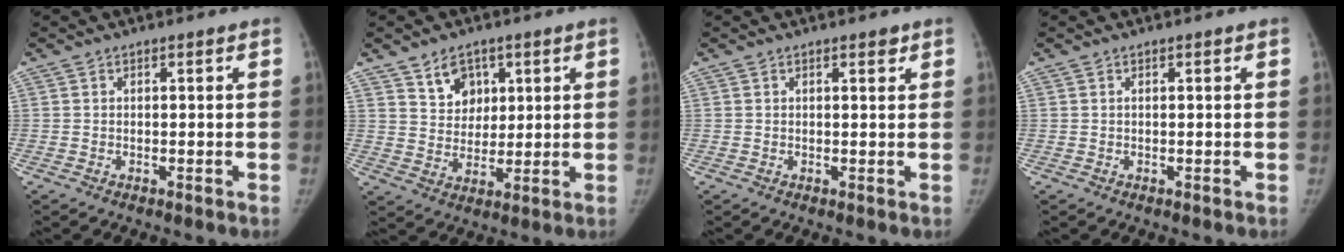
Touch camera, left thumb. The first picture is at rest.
{"total": 6.8, "force": [3.7, 5.2, 2.5], "torque": [-0.012, -0.025, 0.070]}
{"total": 1.3, "force": [0.9, 0.5, 0.9], "torque": [-0.007, -0.004, 0.011]}
{"total": 0.0}